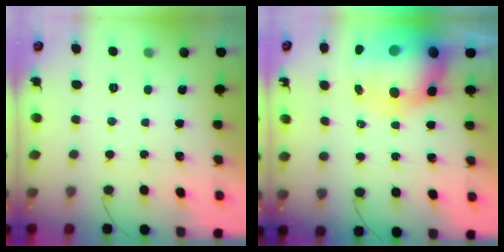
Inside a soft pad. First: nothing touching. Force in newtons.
{"total": 17.8, "press": 17.2, "slide": 4.5}